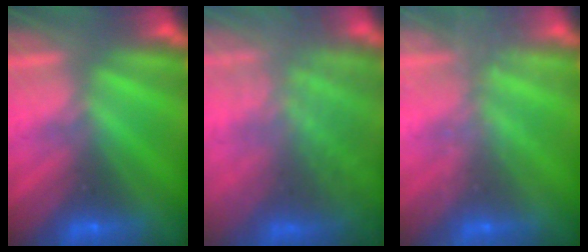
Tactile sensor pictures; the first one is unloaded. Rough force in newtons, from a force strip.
{"total": 7.1}
{"total": 1.8}